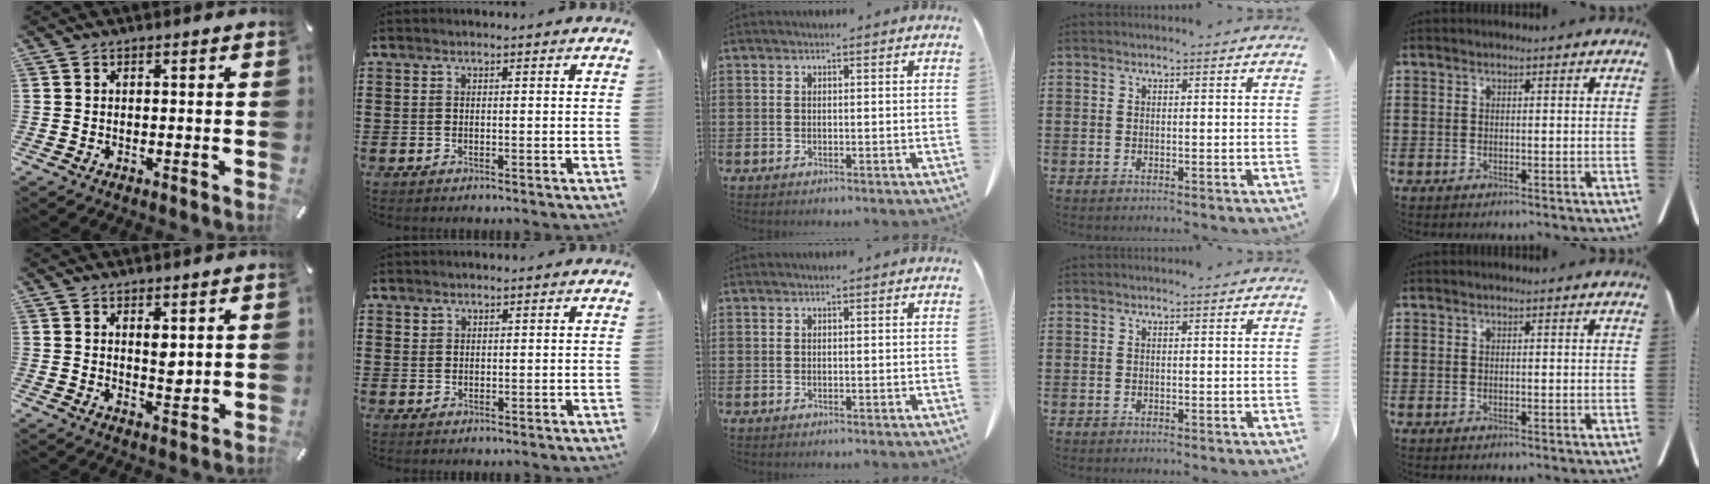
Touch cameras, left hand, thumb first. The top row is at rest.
{"thumb": {"total": 3.6, "force": [1.9, 1.9, 2.5], "torque": [-0.029, -0.013, 0.027]}, "index": {"total": 0.8, "force": [0.7, 0.4, 0.1], "torque": [-0.005, 0.000, 0.016]}}